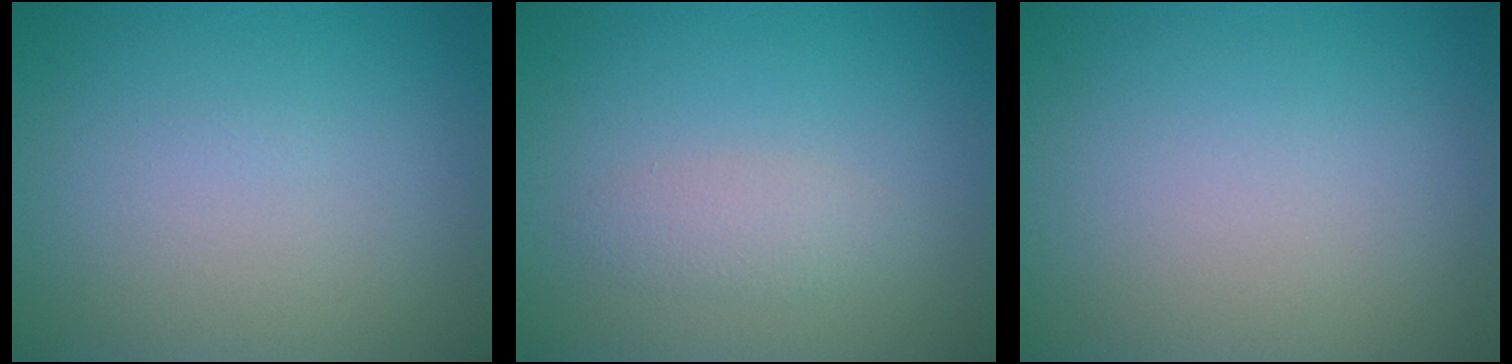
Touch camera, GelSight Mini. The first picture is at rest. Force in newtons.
{"total": 1.6, "press": 1.6, "slide": 0.2}
{"total": 0.0}